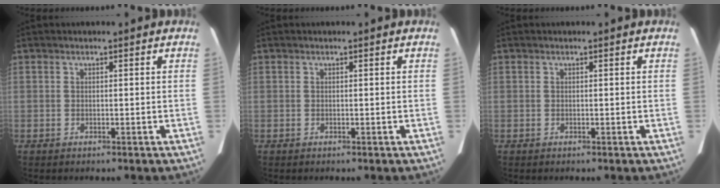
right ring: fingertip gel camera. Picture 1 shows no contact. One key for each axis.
{"total": 0.0}
{"total": 0.0}